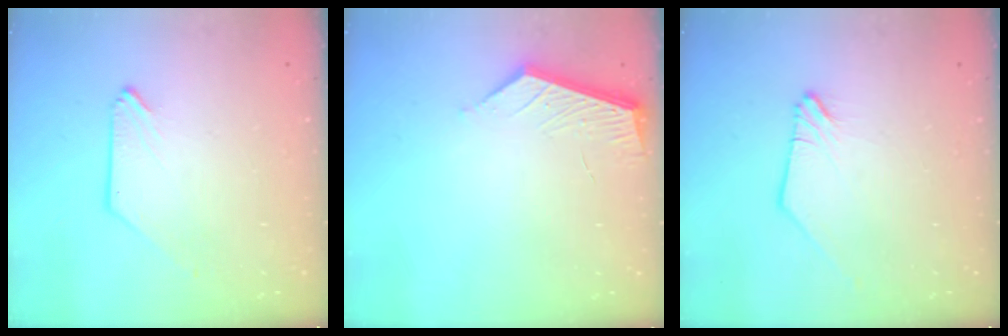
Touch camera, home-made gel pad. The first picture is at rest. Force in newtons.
{"total": 4.5, "press": 4.4, "slide": 0.2}
{"total": 0.6, "press": 0.6, "slide": 0.2}